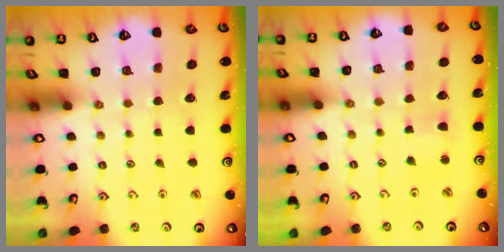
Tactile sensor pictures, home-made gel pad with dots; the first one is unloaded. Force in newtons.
{"total": 2.3, "press": 2.3, "slide": 0.4}